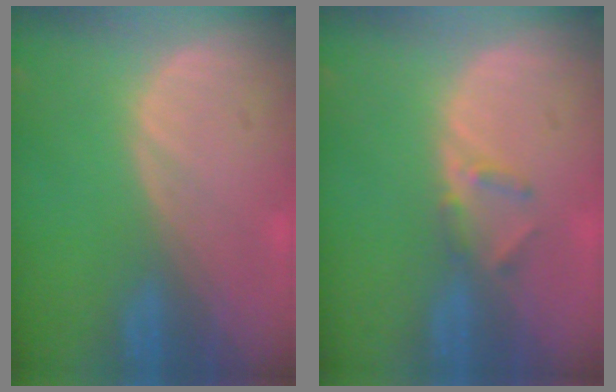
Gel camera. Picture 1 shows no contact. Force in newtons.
{"total": 2.3, "press": 2.1, "slide": 0.9}